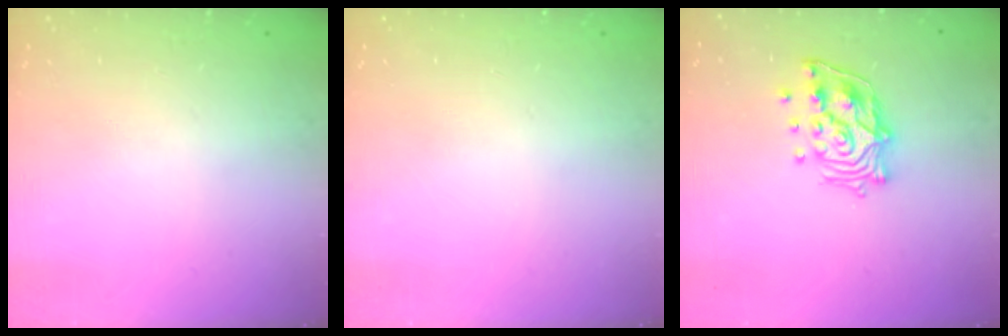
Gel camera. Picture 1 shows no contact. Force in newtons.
{"total": 0.0}
{"total": 13.8, "press": 13.7, "slide": 1.6}